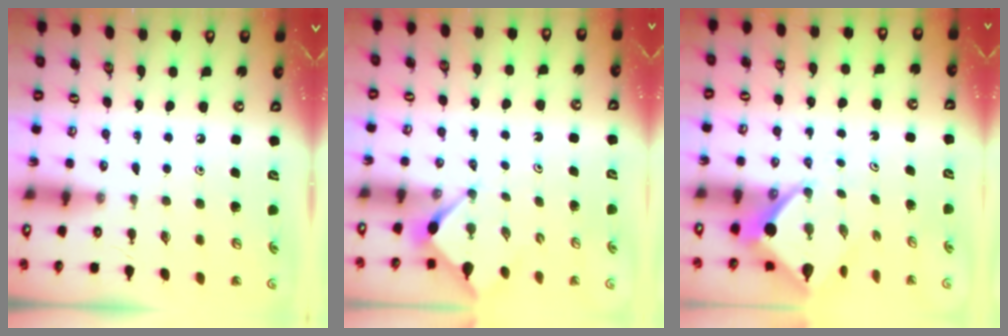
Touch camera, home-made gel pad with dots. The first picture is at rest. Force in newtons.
{"total": 2.8, "press": 2.7, "slide": 0.4}
{"total": 6.0, "press": 6.0, "slide": 0.6}